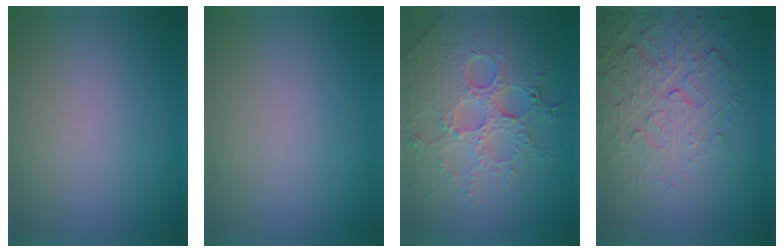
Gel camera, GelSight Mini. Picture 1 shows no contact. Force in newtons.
{"total": 0.0}
{"total": 8.1, "press": 5.8, "slide": 5.6}
{"total": 5.5, "press": 3.7, "slide": 4.1}